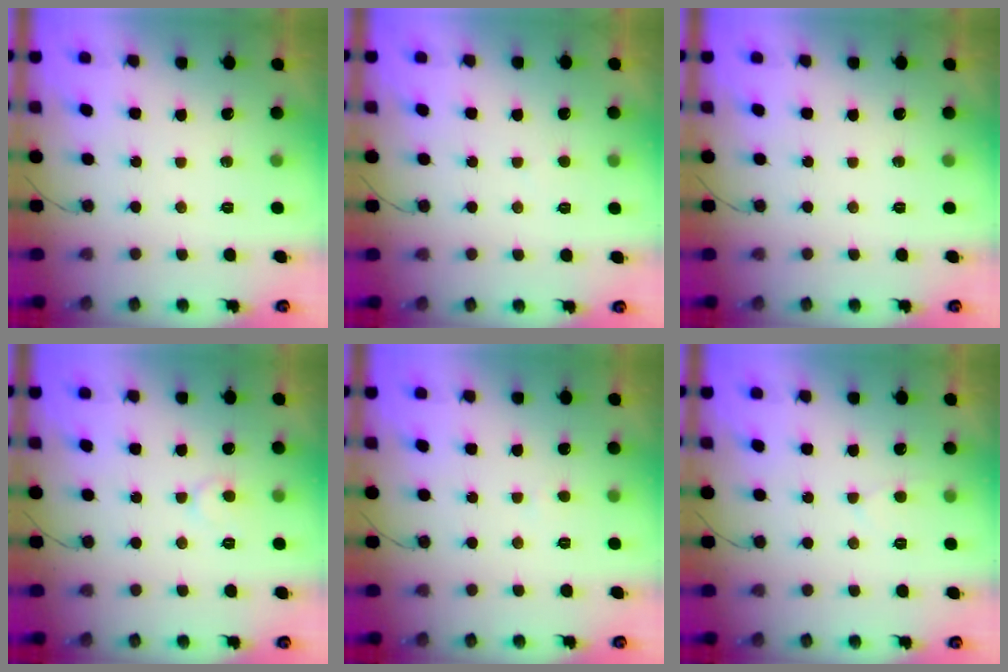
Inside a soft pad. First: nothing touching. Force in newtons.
{"total": 1.9, "press": 1.9, "slide": 0.2}
{"total": 0.0}
{"total": 5.5, "press": 5.4, "slide": 0.5}
{"total": 0.7, "press": 0.7, "slide": 0.1}
{"total": 2.7, "press": 2.7, "slide": 0.3}